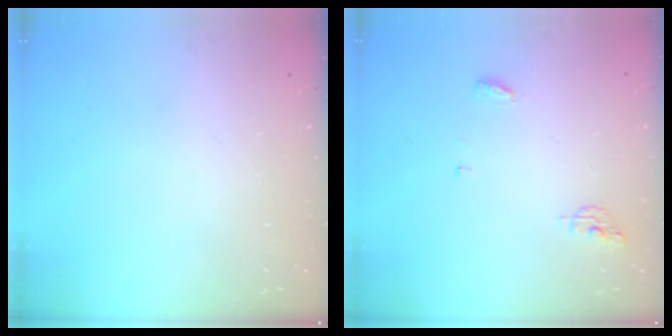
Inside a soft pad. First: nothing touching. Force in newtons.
{"total": 4.7, "press": 4.7, "slide": 0.4}